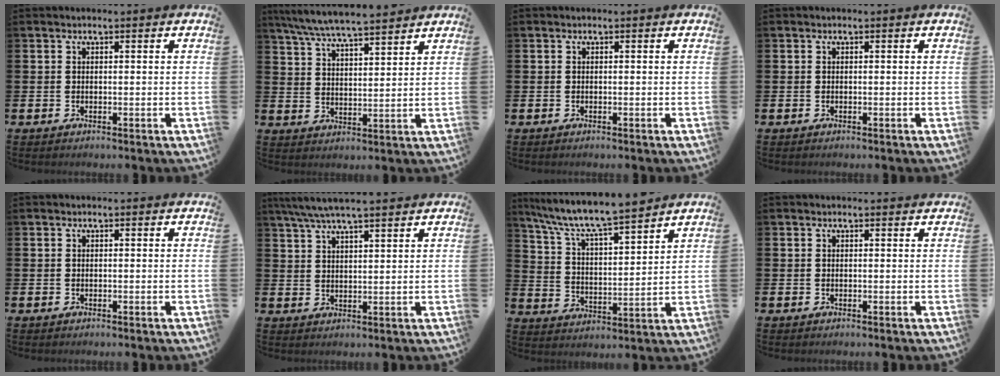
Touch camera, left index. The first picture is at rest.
{"total": 6.7, "force": [6.4, 0.2, 2.0], "torque": [-0.065, -0.033, 0.114]}
{"total": 0.0}
{"total": 0.0}
{"total": 0.0}
{"total": 5.9, "force": [5.4, 0.6, 2.3], "torque": [-0.059, -0.015, 0.098]}
{"total": 8.3, "force": [7.7, 0.7, 2.9], "torque": [-0.093, -0.054, 0.133]}
{"total": 0.6, "force": [0.5, 0.1, 0.2], "torque": [0.005, -0.002, 0.007]}